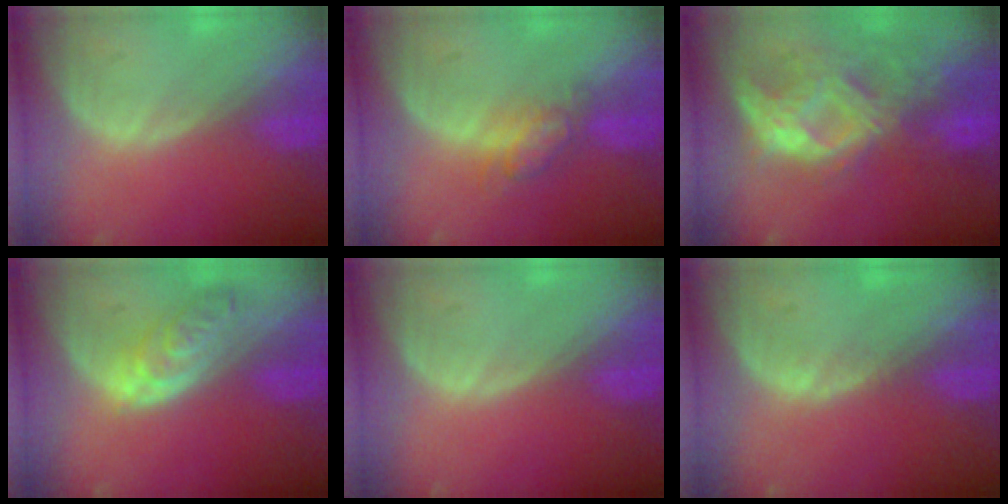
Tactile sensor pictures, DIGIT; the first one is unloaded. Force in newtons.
{"total": 4.9, "press": 4.3, "slide": 2.3}
{"total": 9.8, "press": 8.8, "slide": 4.2}
{"total": 5.9, "press": 5.4, "slide": 2.5}
{"total": 0.0}
{"total": 0.7, "press": 0.6, "slide": 0.3}